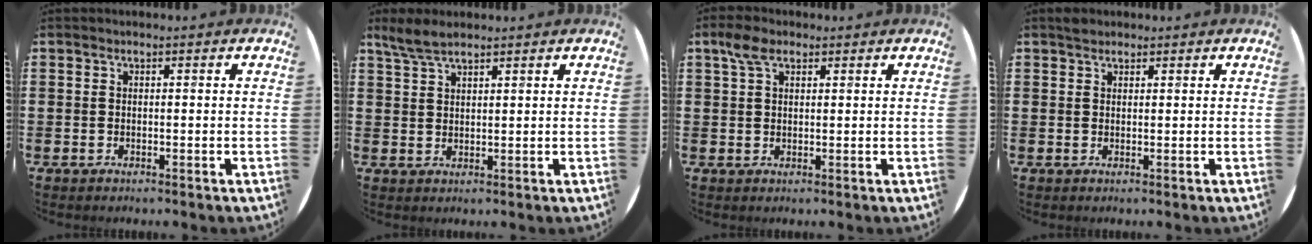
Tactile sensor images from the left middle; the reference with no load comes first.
{"total": 3.5, "force": [3.0, 0.8, 1.7], "torque": [-0.039, 0.001, 0.057]}
{"total": 3.3, "force": [2.1, 1.7, 1.9], "torque": [-0.035, 0.004, 0.035]}
{"total": 1.1, "force": [1.0, 0.5, 0.1], "torque": [0.005, 0.000, 0.018]}